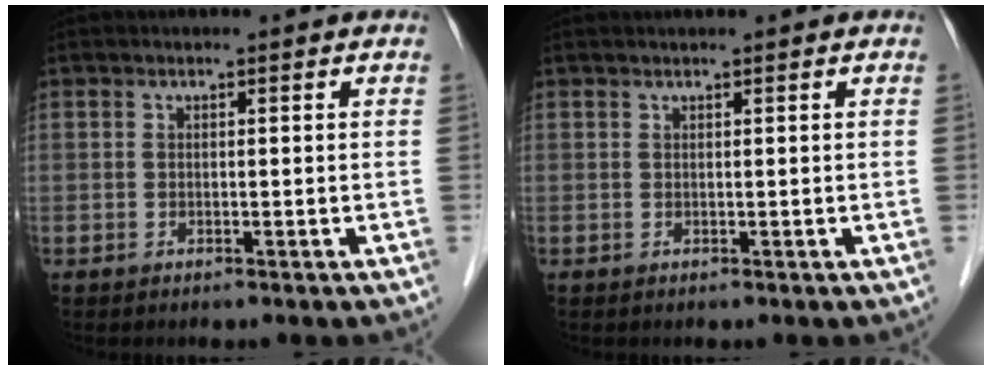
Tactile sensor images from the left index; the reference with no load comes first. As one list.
[{"total": 1.2, "force": [1.1, -0.1, 0.6], "torque": [-0.007, 0.018, 0.024]}]